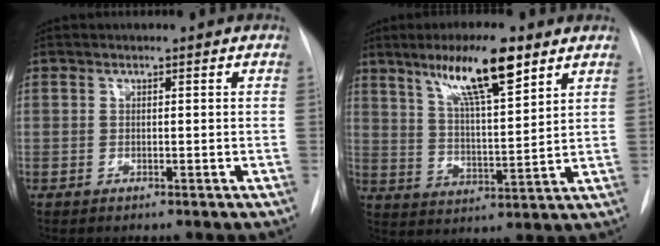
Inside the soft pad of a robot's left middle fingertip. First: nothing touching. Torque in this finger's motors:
{"motor_torque": [1.13, -1.01, 0.33, 0.07]}